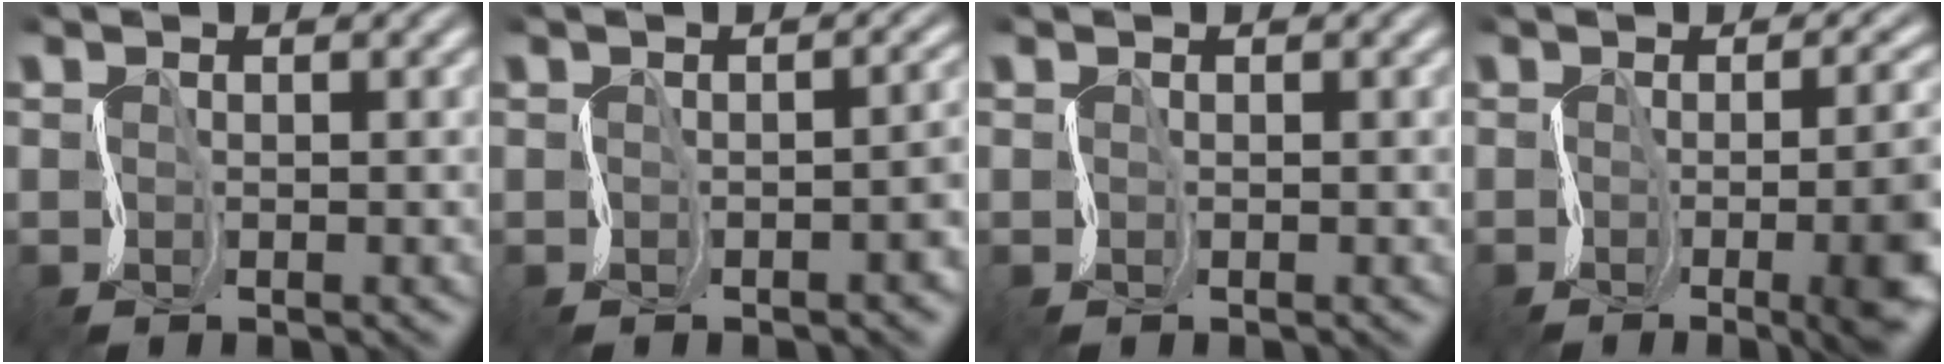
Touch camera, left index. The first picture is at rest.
{"total": 4.7, "force": [-1.4, 1.9, 4.0], "torque": [-0.020, 0.009, -0.014]}
{"total": 0.0}
{"total": 12.4, "force": [-2.6, 4.9, 11.1], "torque": [-0.110, -0.002, -0.031]}